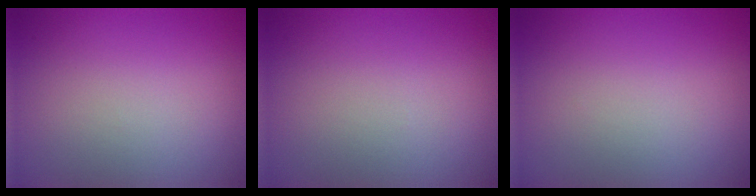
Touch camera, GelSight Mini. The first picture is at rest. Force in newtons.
{"total": 0.0}
{"total": 0.0}